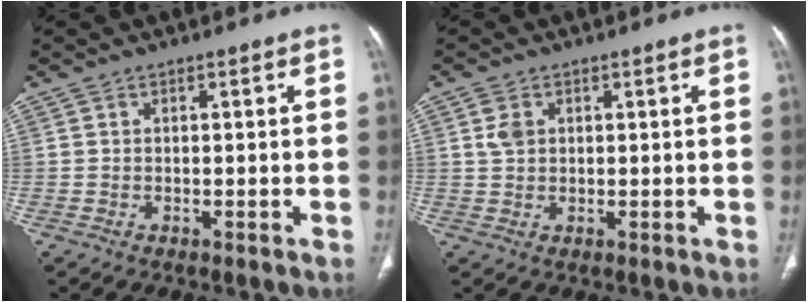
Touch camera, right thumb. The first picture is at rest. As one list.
[{"total": 2.8, "force": [0.9, 2.0, 1.7], "torque": [-0.030, 0.001, 0.022]}]